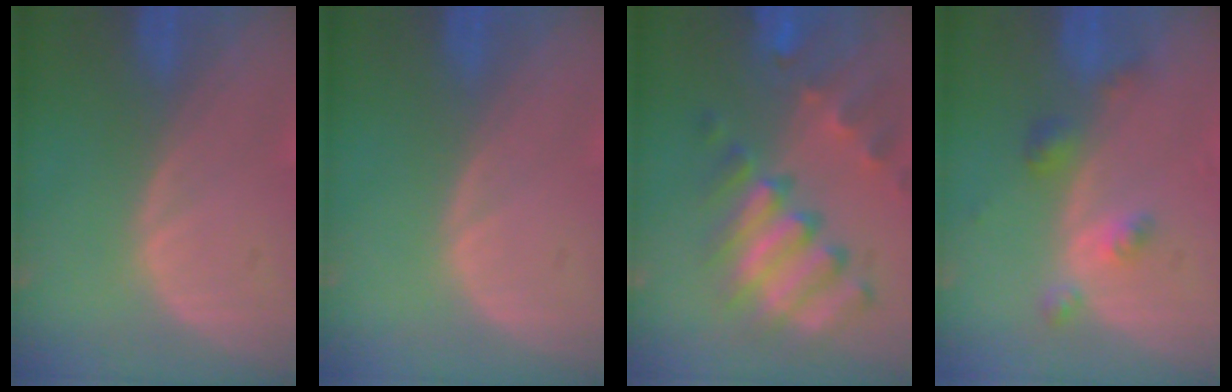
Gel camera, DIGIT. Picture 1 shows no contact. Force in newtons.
{"total": 0.0}
{"total": 11.0, "press": 9.4, "slide": 5.7}
{"total": 4.2, "press": 3.8, "slide": 1.8}